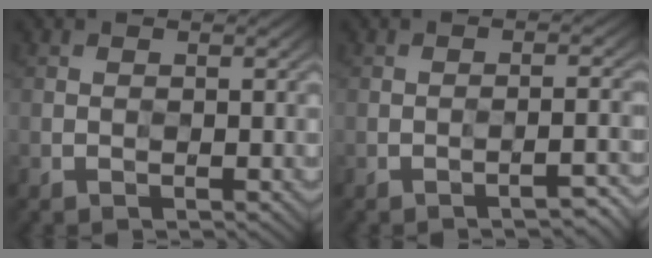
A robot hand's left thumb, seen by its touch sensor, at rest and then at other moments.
{"total": 3.4, "force": [-2.0, 1.0, 2.6], "torque": [-0.020, 0.011, -0.021]}